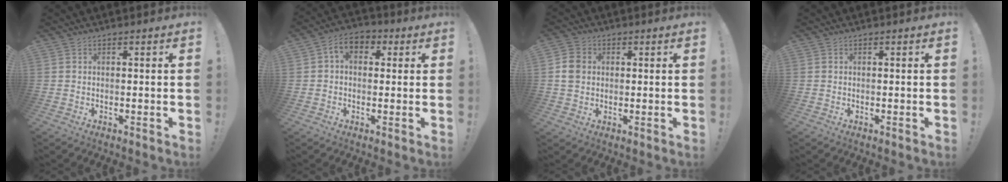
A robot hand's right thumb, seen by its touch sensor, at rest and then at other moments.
{"total": 6.8, "force": [1.5, 4.8, 4.5], "torque": [-0.075, 0.007, 0.032]}
{"total": 6.2, "force": [0.7, 5.2, 3.2], "torque": [-0.065, 0.009, 0.015]}
{"total": 0.0}